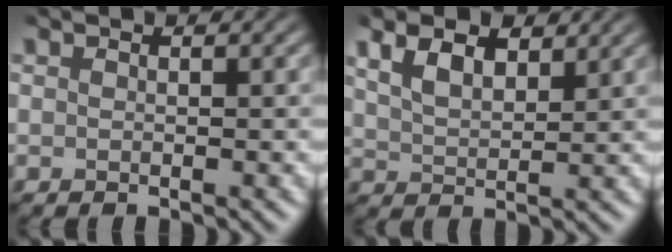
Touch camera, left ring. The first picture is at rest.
{"total": 4.1, "force": [2.4, 1.7, 2.8], "torque": [-0.065, 0.007, 0.046]}